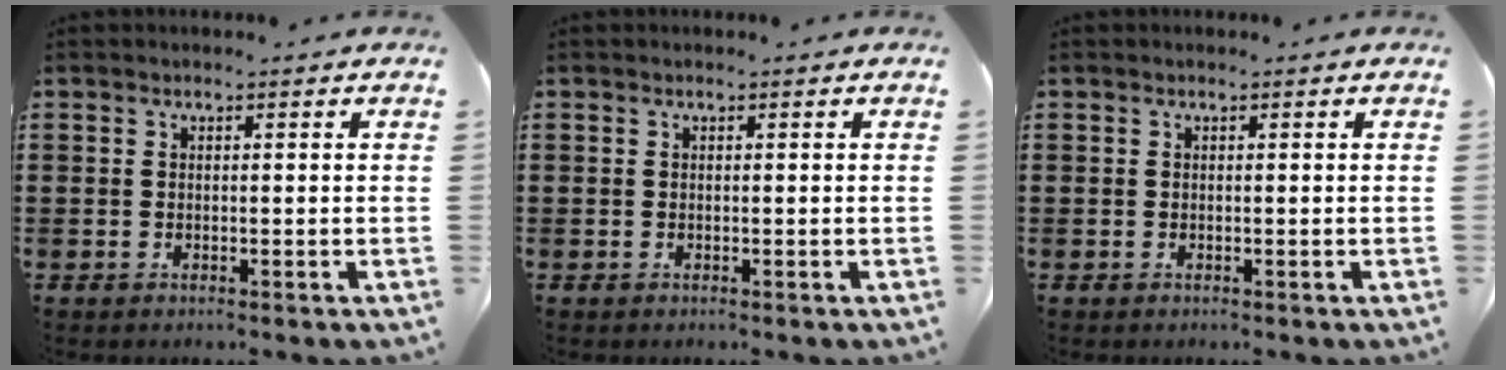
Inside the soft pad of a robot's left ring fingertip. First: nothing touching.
{"total": 0.0}
{"total": 0.0}